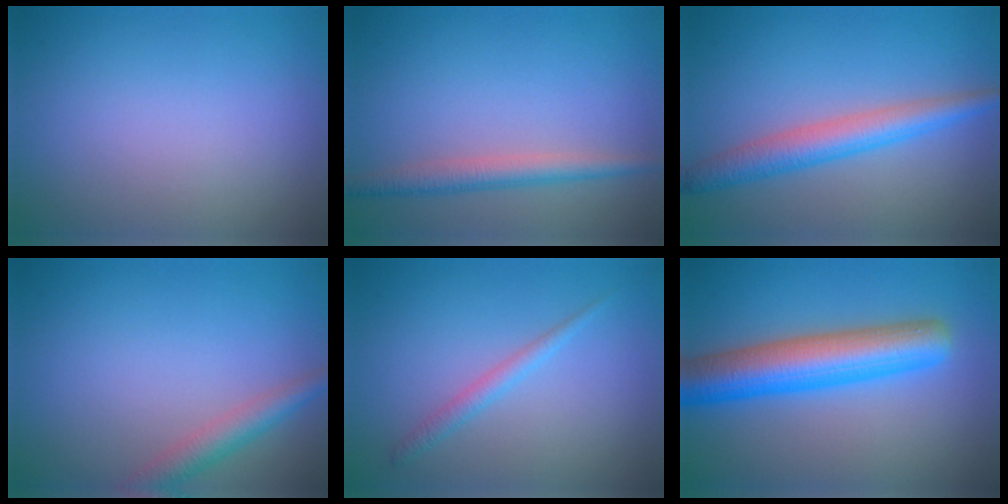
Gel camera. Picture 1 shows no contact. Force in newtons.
{"total": 2.6, "press": 2.6, "slide": 0.1}
{"total": 4.0, "press": 4.0, "slide": 0.1}
{"total": 2.8, "press": 2.8, "slide": 0.1}
{"total": 1.4, "press": 1.4, "slide": 0.1}
{"total": 7.9, "press": 7.9, "slide": 0.3}